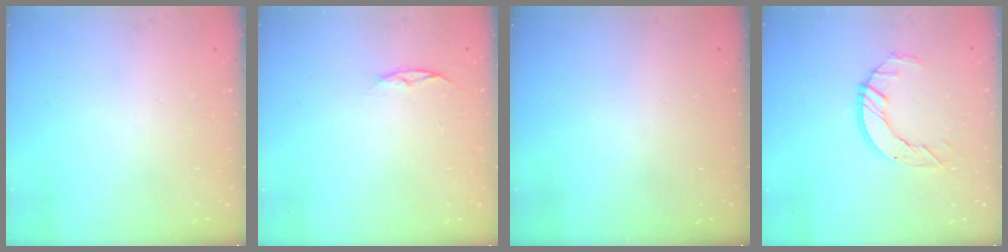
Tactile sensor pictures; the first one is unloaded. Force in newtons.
{"total": 4.5, "press": 4.5, "slide": 0.6}
{"total": 0.0}
{"total": 5.8, "press": 5.8, "slide": 0.4}